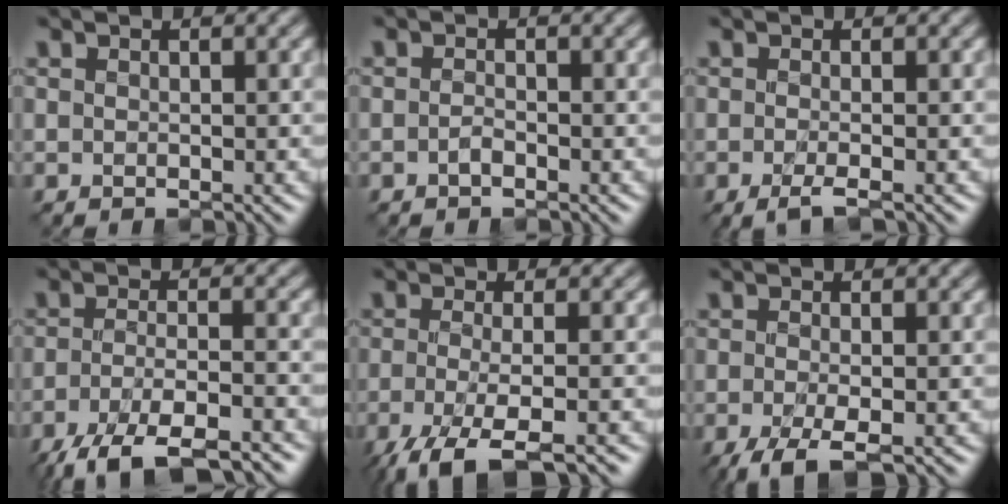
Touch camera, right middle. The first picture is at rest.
{"total": 0.8, "force": [-0.6, 0.2, 0.4], "torque": [-0.014, 0.001, -0.013]}
{"total": 1.8, "force": [-0.9, 0.3, 1.5], "torque": [-0.032, -0.003, -0.021]}
{"total": 8.4, "force": [-6.3, 2.0, 5.2], "torque": [-0.093, -0.002, -0.109]}
{"total": 7.3, "force": [-4.6, 1.8, 5.4], "torque": [-0.086, -0.011, -0.087]}
{"total": 4.4, "force": [-2.7, 1.1, 3.2], "torque": [-0.063, -0.004, -0.052]}